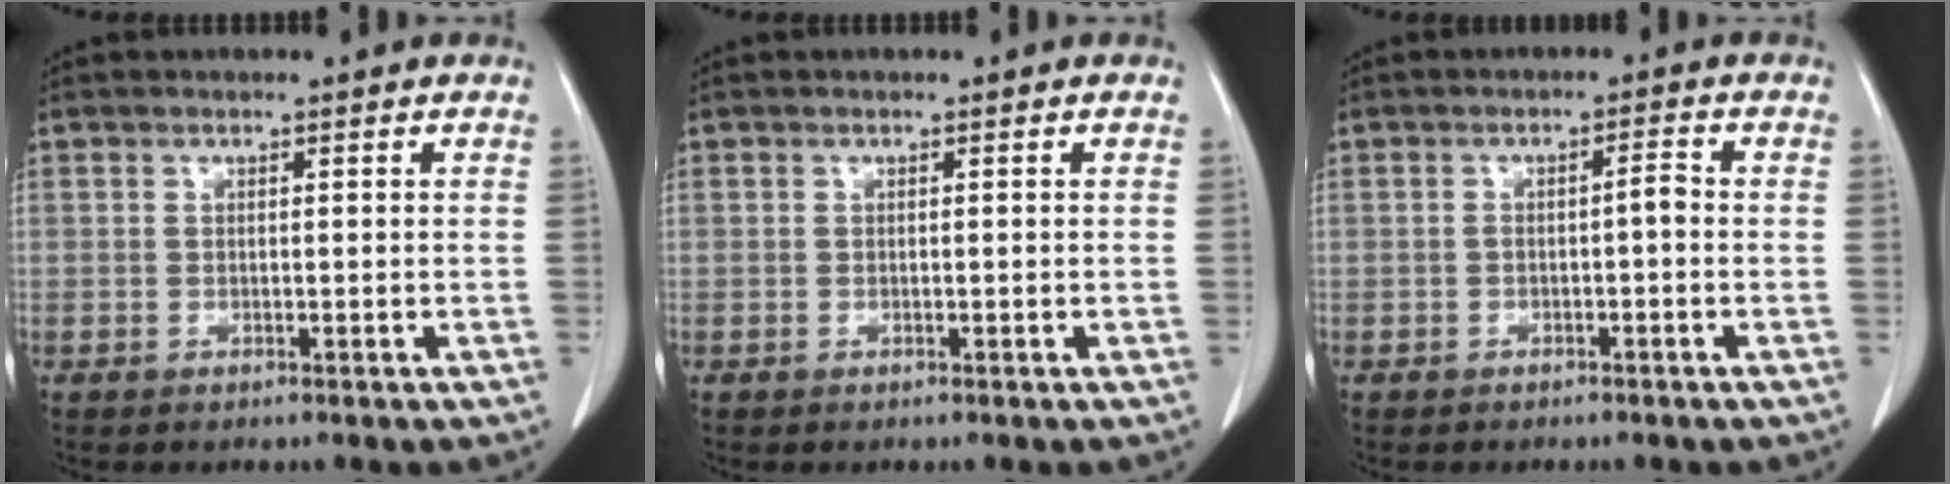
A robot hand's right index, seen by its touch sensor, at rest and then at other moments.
{"total": 0.0}
{"total": 1.8, "force": [-0.5, 0.3, 1.8], "torque": [-0.026, 0.006, -0.010]}